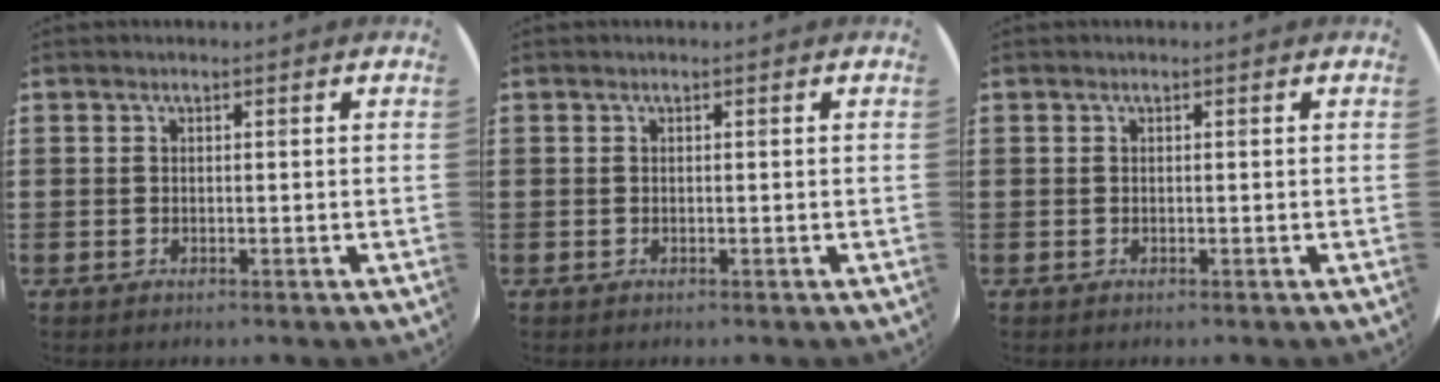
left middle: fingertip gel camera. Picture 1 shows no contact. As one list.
[{"total": 0.0}, {"total": 0.0}]